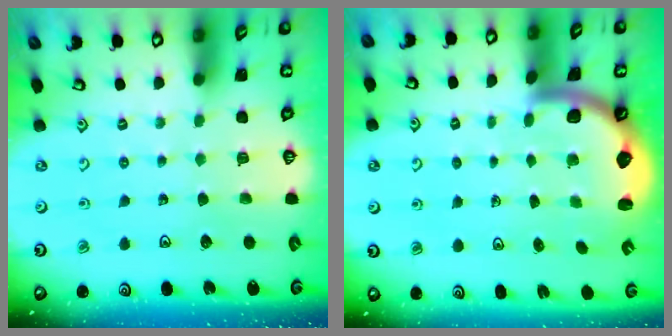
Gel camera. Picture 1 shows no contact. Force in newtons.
{"total": 2.5, "press": 2.5, "slide": 0.4}